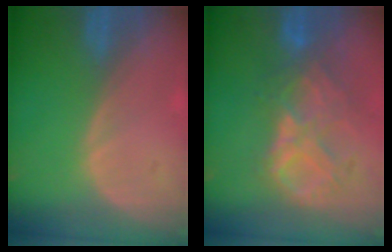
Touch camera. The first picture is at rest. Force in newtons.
{"total": 9.0, "press": 7.8, "slide": 4.5}